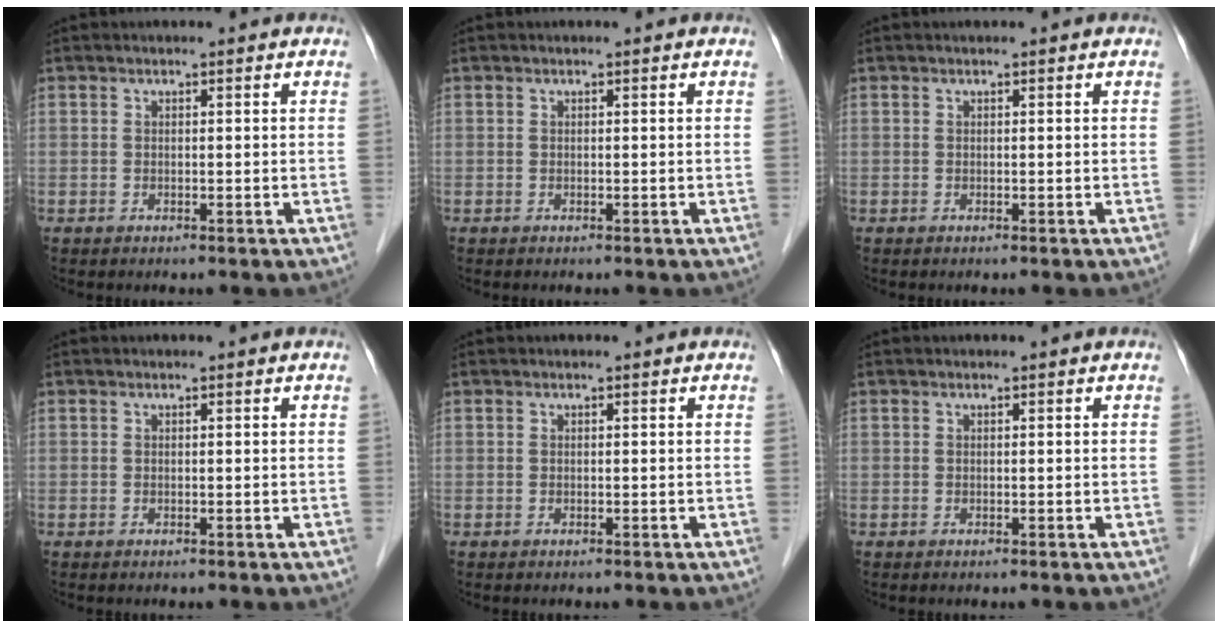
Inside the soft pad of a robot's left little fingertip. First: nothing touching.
{"total": 0.0}
{"total": 0.0}
{"total": 0.0}
{"total": 0.0}
{"total": 0.0}